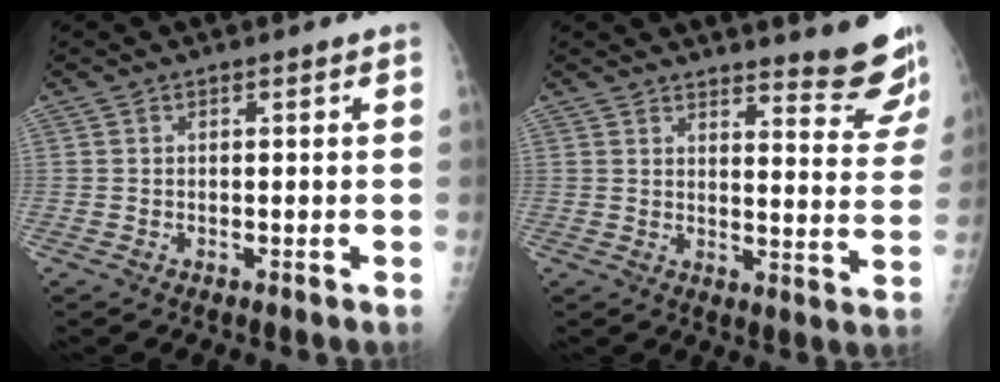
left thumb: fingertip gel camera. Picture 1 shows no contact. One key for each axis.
{"total": 12.5, "fx": 11.3, "fy": 1.4, "fz": 5.0, "tx": -0.037, "ty": -0.114, "tz": 0.127}